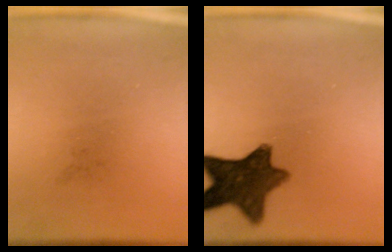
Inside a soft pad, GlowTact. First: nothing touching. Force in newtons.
{"total": 10.7}